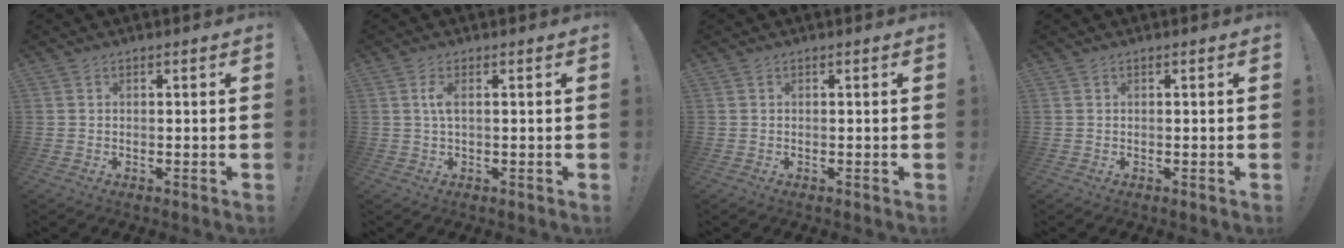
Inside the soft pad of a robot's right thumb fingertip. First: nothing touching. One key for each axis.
{"total": 2.9, "fx": 0.4, "fy": 0.8, "fz": 2.8, "tx": -0.060, "ty": -0.001, "tz": 0.002}
{"total": 0.0}
{"total": 0.0}